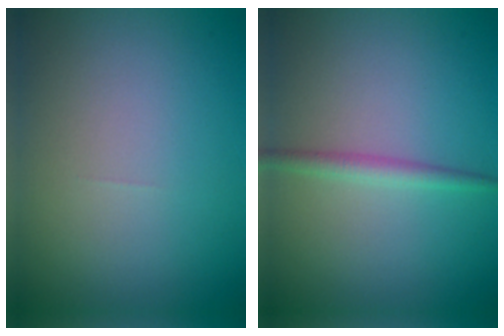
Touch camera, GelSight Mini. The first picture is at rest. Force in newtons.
{"total": 1.7, "press": 1.7, "slide": 0.1}